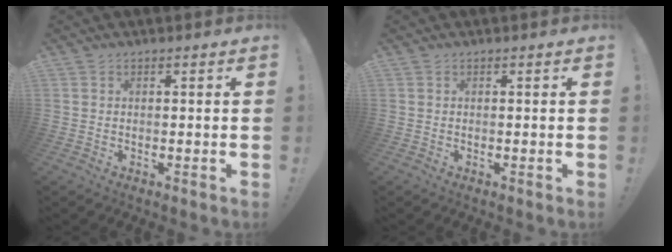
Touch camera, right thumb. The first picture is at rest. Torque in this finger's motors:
{"motor_torque": [-0.06, 0.06, 0.00, 0.00, 0.00]}